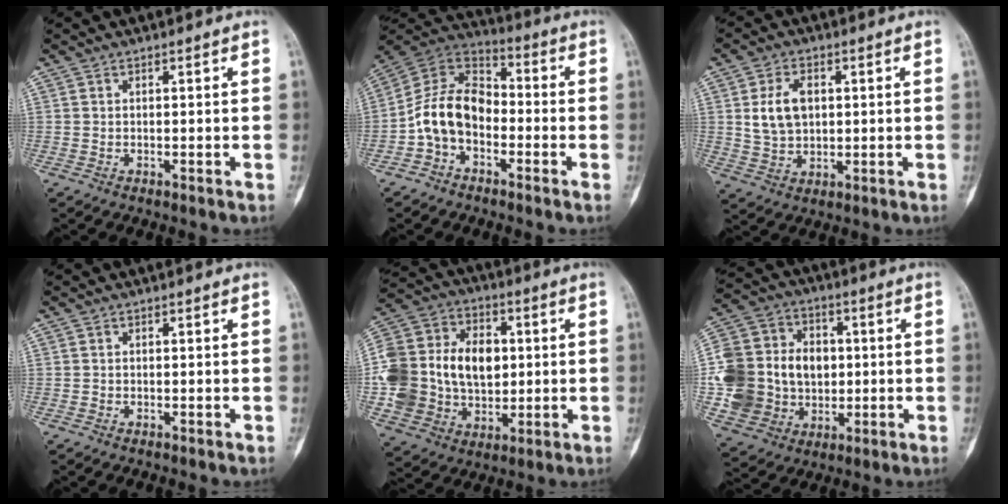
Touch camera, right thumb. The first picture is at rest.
{"total": 12.4, "force": [-3.4, 8.6, 8.2], "torque": [-0.138, 0.054, -0.076]}
{"total": 7.7, "force": [1.5, 5.3, 5.5], "torque": [-0.090, -0.002, 0.034]}
{"total": 0.0}
{"total": 23.3, "force": [0.7, 17.4, 15.4], "torque": [-0.299, 0.026, 0.027]}
{"total": 19.9, "force": [-0.7, 16.8, 10.7], "torque": [-0.184, 0.027, 0.001]}